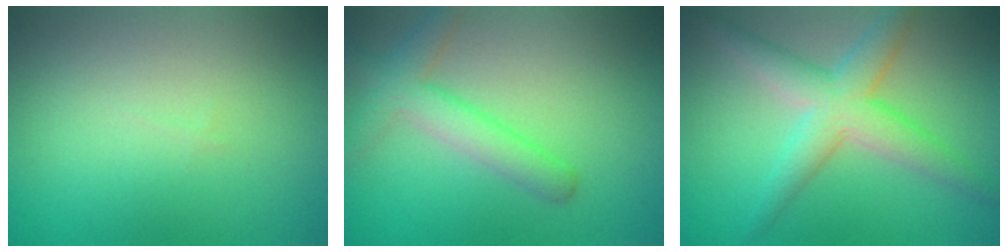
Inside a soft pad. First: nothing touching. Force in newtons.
{"total": 3.7, "press": 3.7, "slide": 0.1}
{"total": 5.3, "press": 5.3, "slide": 0.1}